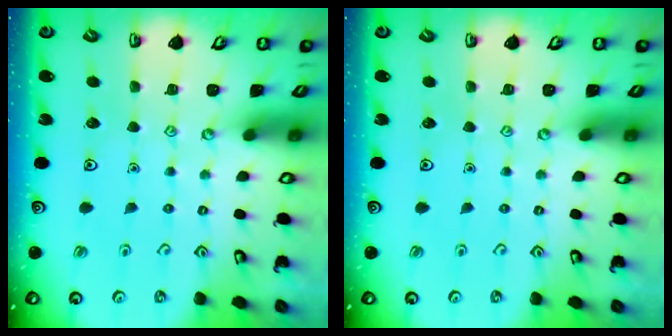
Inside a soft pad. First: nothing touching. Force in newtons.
{"total": 0.0}